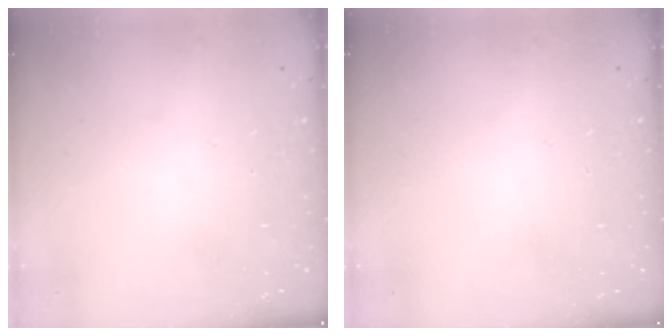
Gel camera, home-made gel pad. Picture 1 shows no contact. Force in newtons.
{"total": 0.0}